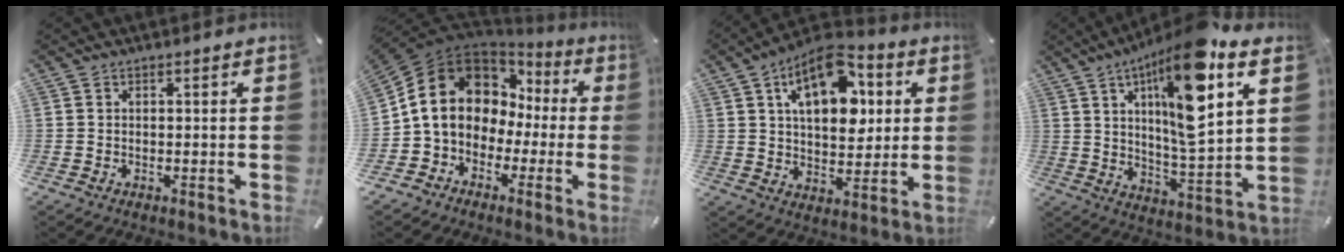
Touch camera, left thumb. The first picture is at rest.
{"total": 13.7, "force": [1.6, 11.8, 6.8], "torque": [-0.146, -0.009, 0.032]}
{"total": 16.6, "force": [6.5, 9.8, 11.8], "torque": [-0.179, -0.018, 0.111]}
{"total": 18.9, "force": [8.3, 4.9, 16.3], "torque": [-0.274, -0.039, 0.124]}